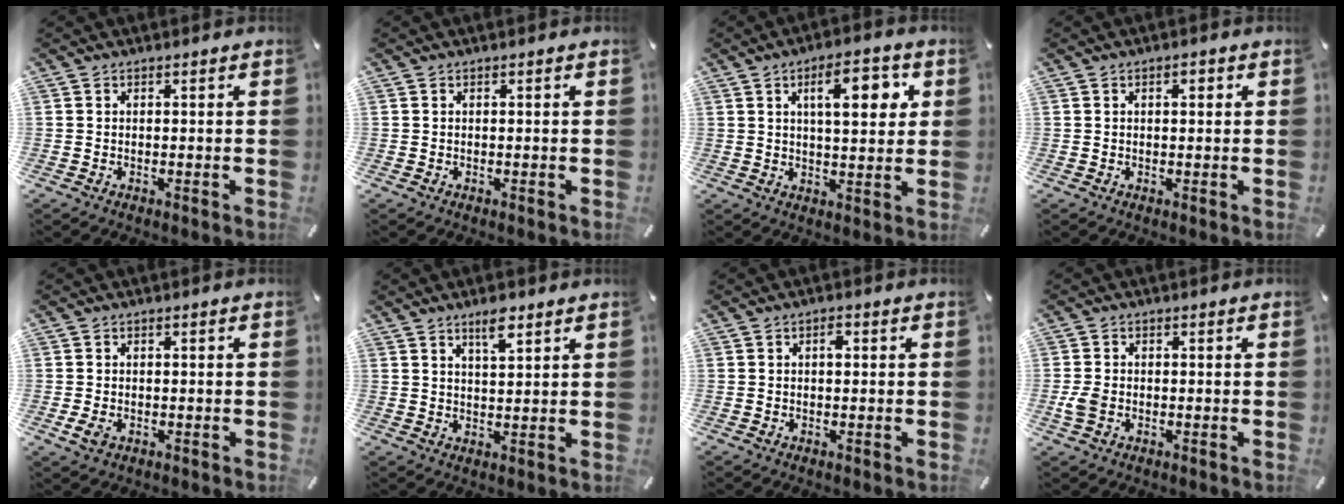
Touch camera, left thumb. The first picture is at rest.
{"total": 0.0}
{"total": 10.7, "force": [4.0, 4.2, 9.0], "torque": [-0.133, -0.007, 0.058]}
{"total": 1.6, "force": [0.5, 0.8, 1.3], "torque": [-0.019, 0.005, 0.004]}
{"total": 2.2, "force": [-0.9, 1.5, 1.4], "torque": [-0.037, -0.002, -0.019]}
{"total": 5.2, "force": [3.4, 1.6, 3.6], "torque": [-0.061, -0.007, 0.057]}
{"total": 1.6, "force": [0.2, 0.8, 1.4], "torque": [-0.020, 0.004, 0.000]}
{"total": 3.6, "force": [-0.8, 2.7, 2.3], "torque": [-0.045, 0.004, -0.014]}